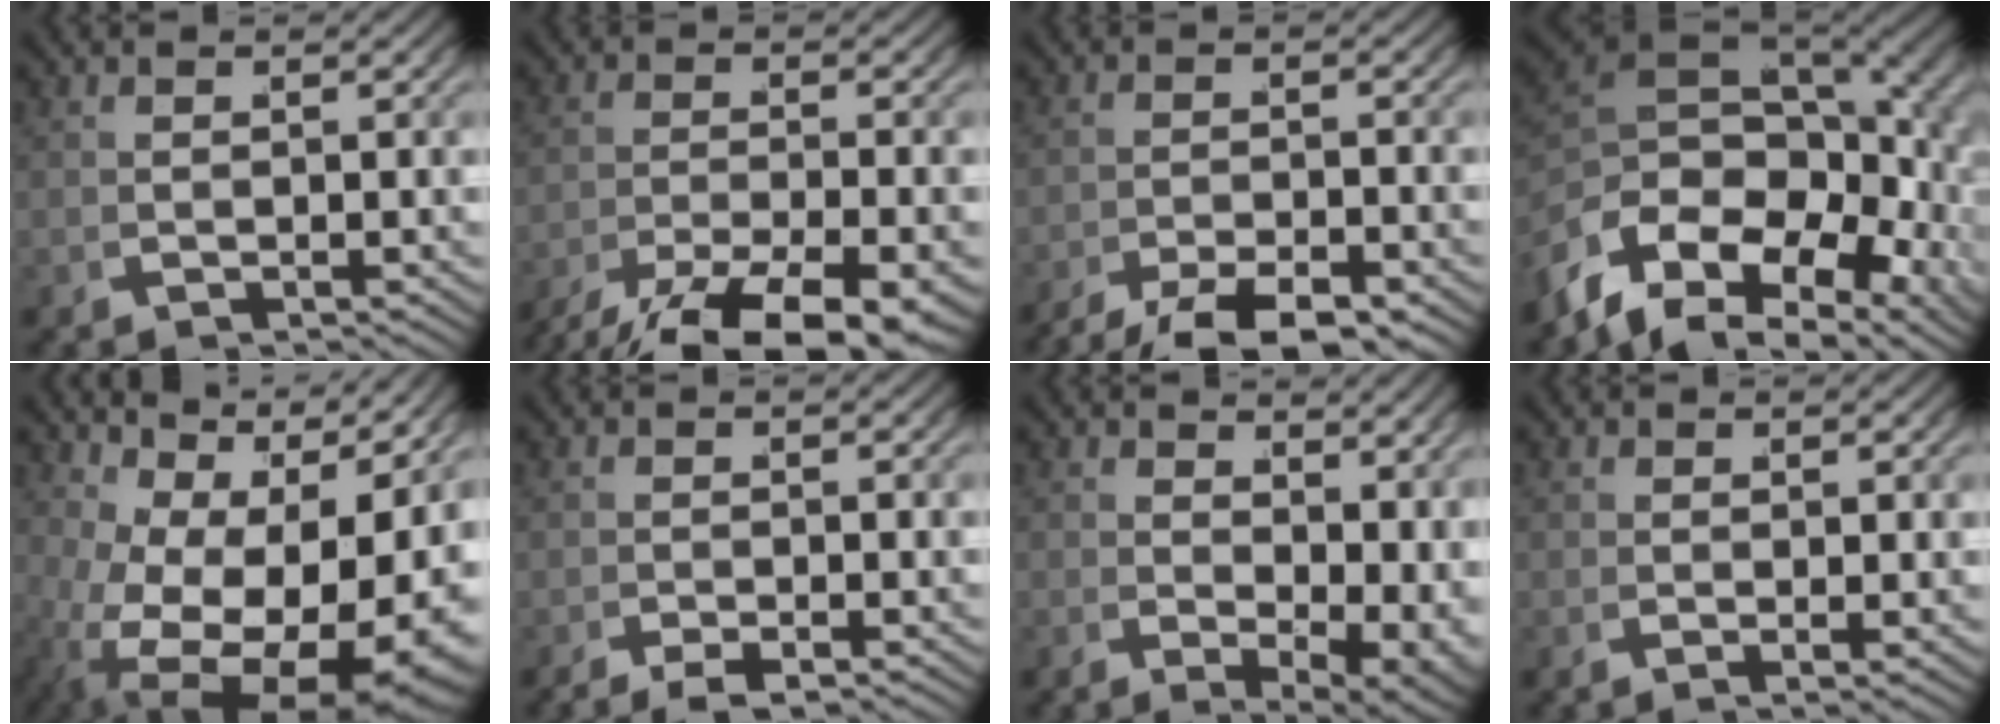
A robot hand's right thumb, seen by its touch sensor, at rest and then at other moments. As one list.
[{"total": 8.1, "force": [-5.5, 3.0, 5.2], "torque": [-0.089, -0.025, -0.079]}, {"total": 5.9, "force": [-4.7, 1.8, 3.1], "torque": [-0.040, -0.015, -0.078]}, {"total": 18.1, "force": [-0.6, 12.3, 13.3], "torque": [-0.259, -0.029, 0.000]}, {"total": 16.0, "force": [-0.5, 9.8, 12.7], "torque": [-0.243, -0.054, 0.025]}, {"total": 2.0, "force": [-1.8, 0.3, 0.9], "torque": [-0.014, -0.005, -0.038]}, {"total": 5.1, "force": [0.2, 3.0, 4.1], "torque": [-0.064, -0.026, 0.016]}, {"total": 0.6, "force": [0.0, 0.1, 0.6], "torque": [-0.010, -0.001, -0.001]}]